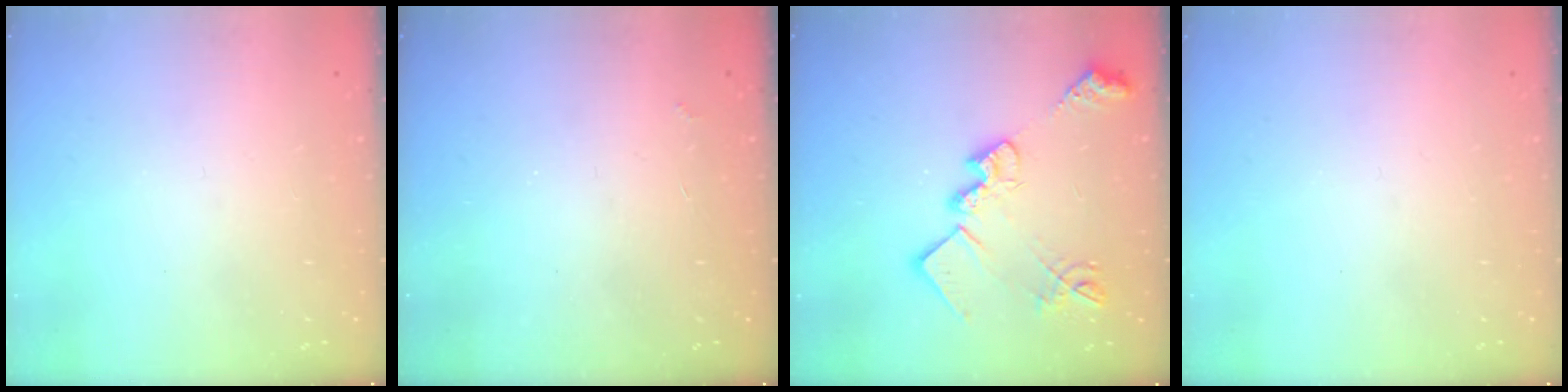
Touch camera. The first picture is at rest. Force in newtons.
{"total": 2.9, "press": 2.9, "slide": 0.5}
{"total": 19.5, "press": 19.5, "slide": 1.3}
{"total": 0.0}